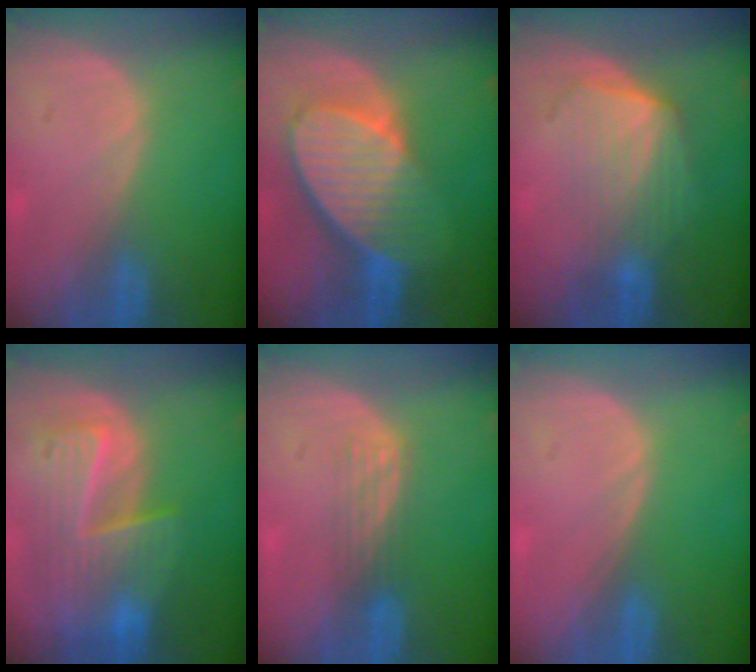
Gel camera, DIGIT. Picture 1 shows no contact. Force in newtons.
{"total": 10.0, "press": 8.7, "slide": 4.8}
{"total": 7.2, "press": 6.5, "slide": 3.0}
{"total": 10.0, "press": 8.7, "slide": 4.9}
{"total": 2.8, "press": 2.5, "slide": 1.3}
{"total": 0.0}